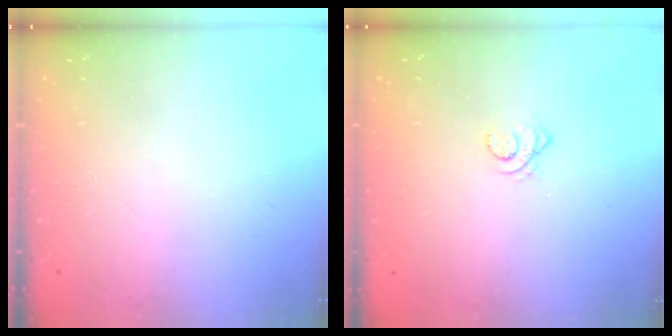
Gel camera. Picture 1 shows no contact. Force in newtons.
{"total": 2.0, "press": 2.0, "slide": 0.2}